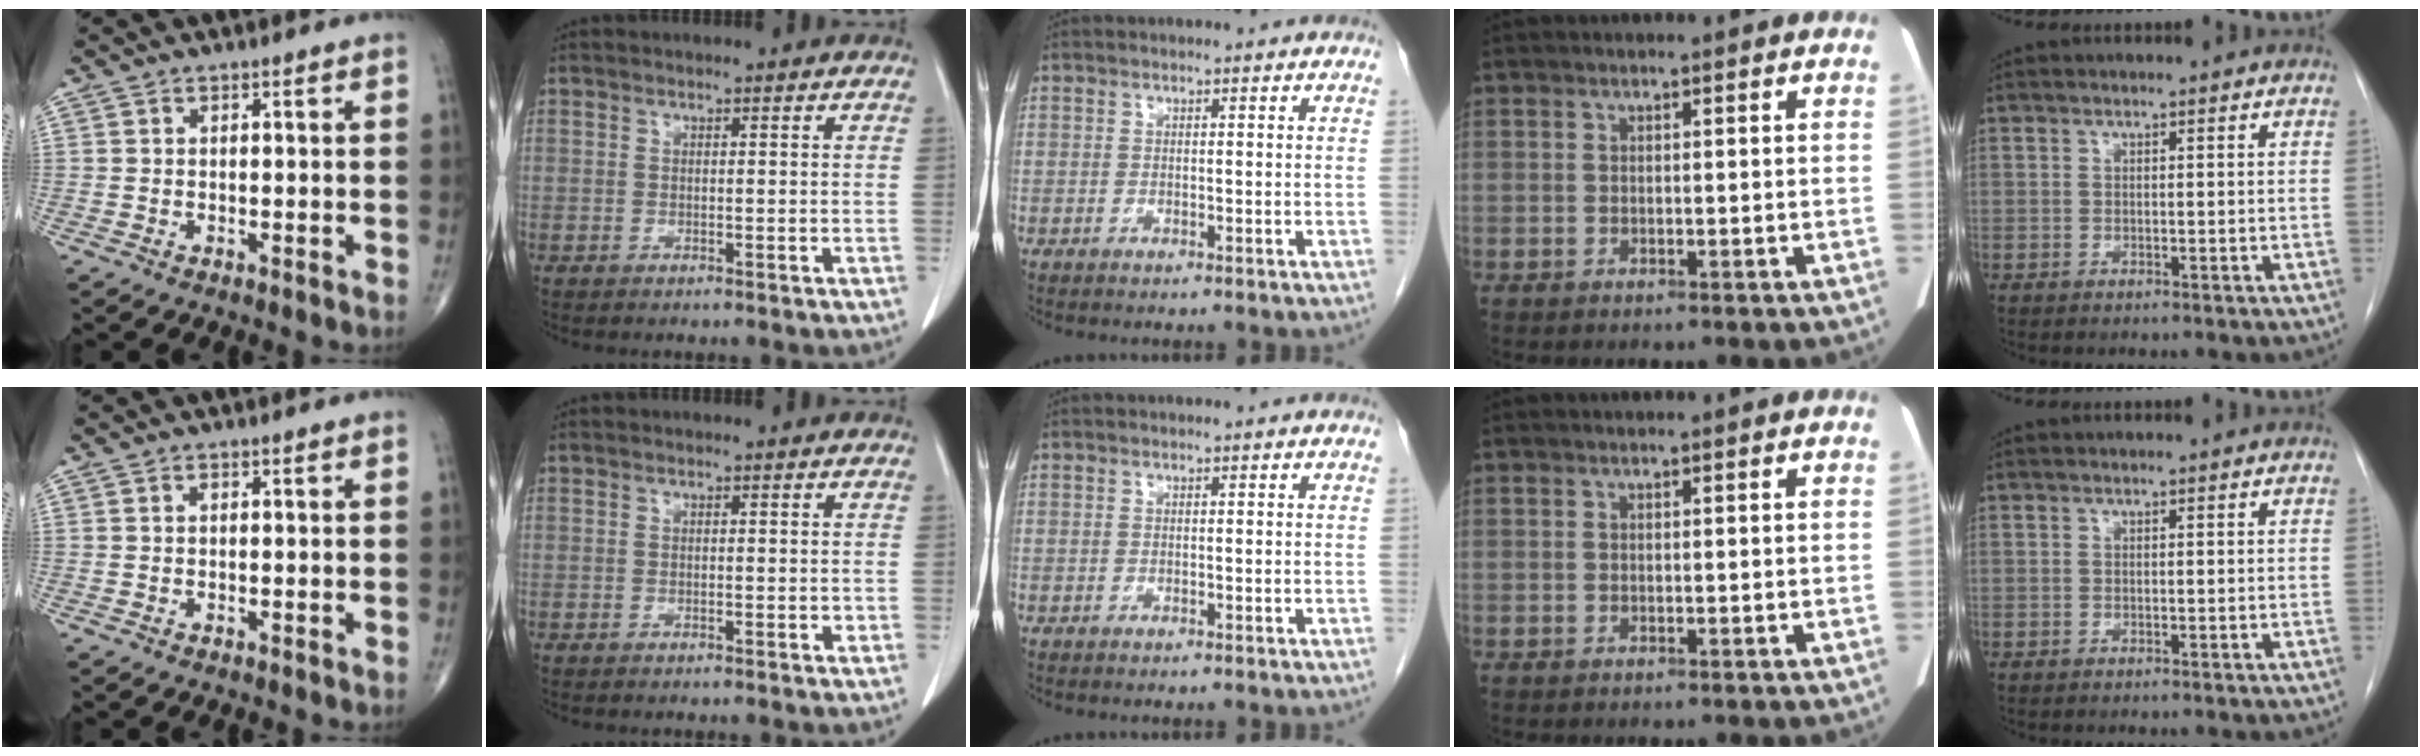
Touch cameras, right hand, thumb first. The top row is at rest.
{"thumb": {"total": 0.5, "force": [0.1, 0.3, 0.4], "torque": [-0.007, 0.001, 0.003]}, "index": {"total": 0.8, "force": [-0.3, 0.4, 0.7], "torque": [-0.009, 0.001, -0.005]}}